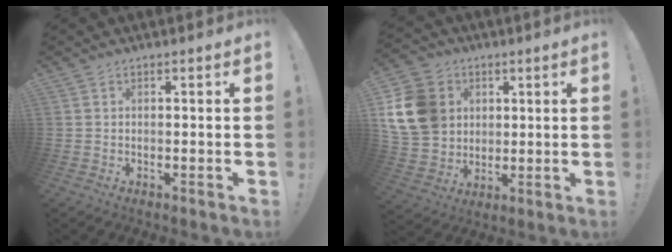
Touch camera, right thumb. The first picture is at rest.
{"total": 16.4, "force": [3.9, 13.7, 8.0], "torque": [-0.141, -0.007, 0.083]}